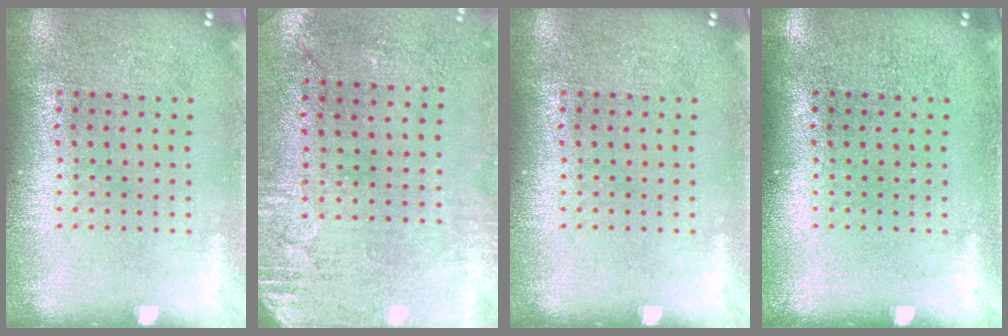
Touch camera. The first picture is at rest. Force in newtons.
{"total": 2.7, "press": 2.3, "slide": 1.5}
{"total": 0.0}
{"total": 0.0}